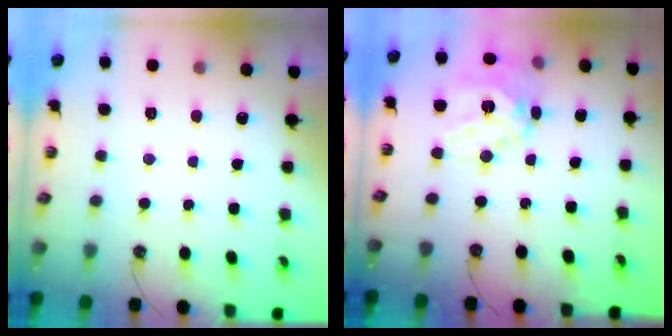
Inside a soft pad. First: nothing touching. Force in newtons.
{"total": 15.7, "press": 15.4, "slide": 2.9}